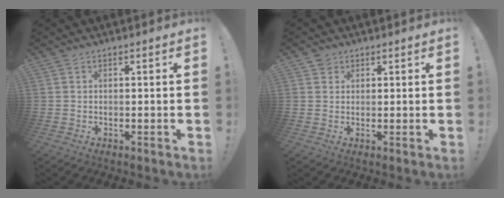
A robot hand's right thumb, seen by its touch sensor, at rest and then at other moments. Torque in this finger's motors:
{"motor_torque": [-0.31, -0.13, -0.38, 0.31, 0.00]}